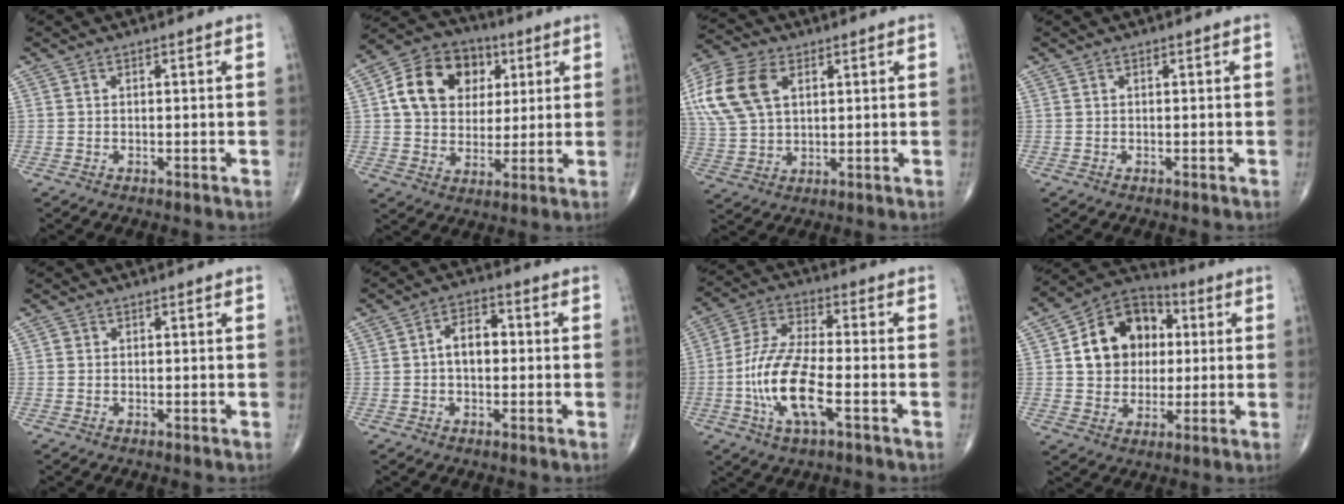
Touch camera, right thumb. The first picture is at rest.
{"total": 15.2, "force": [4.0, 12.0, 8.6], "torque": [-0.120, 0.005, 0.063]}
{"total": 16.7, "force": [5.5, 10.6, 11.7], "torque": [-0.268, 0.008, 0.105]}
{"total": 0.0}
{"total": 0.6, "force": [0.1, 0.6, 0.2], "torque": [0.001, 0.002, 0.001]}
{"total": 8.1, "force": [0.3, 4.9, 6.4], "torque": [-0.087, 0.022, -0.004]}
{"total": 13.9, "force": [-4.1, 4.8, 12.4], "torque": [-0.260, 0.019, -0.080]}
{"total": 15.2, "force": [2.4, 12.2, 8.8], "torque": [-0.104, 0.014, 0.036]}